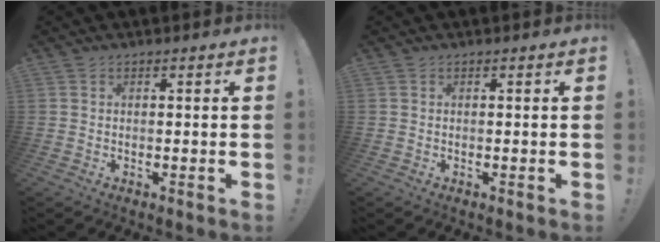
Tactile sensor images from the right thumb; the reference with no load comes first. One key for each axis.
{"total": 0.0}